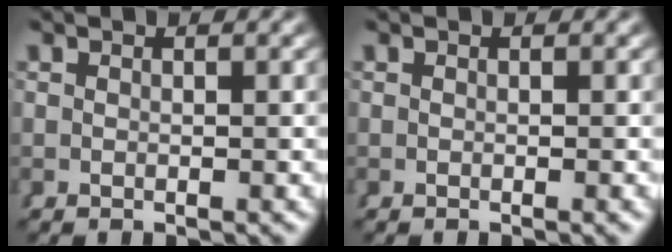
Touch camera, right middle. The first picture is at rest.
{"total": 0.0}